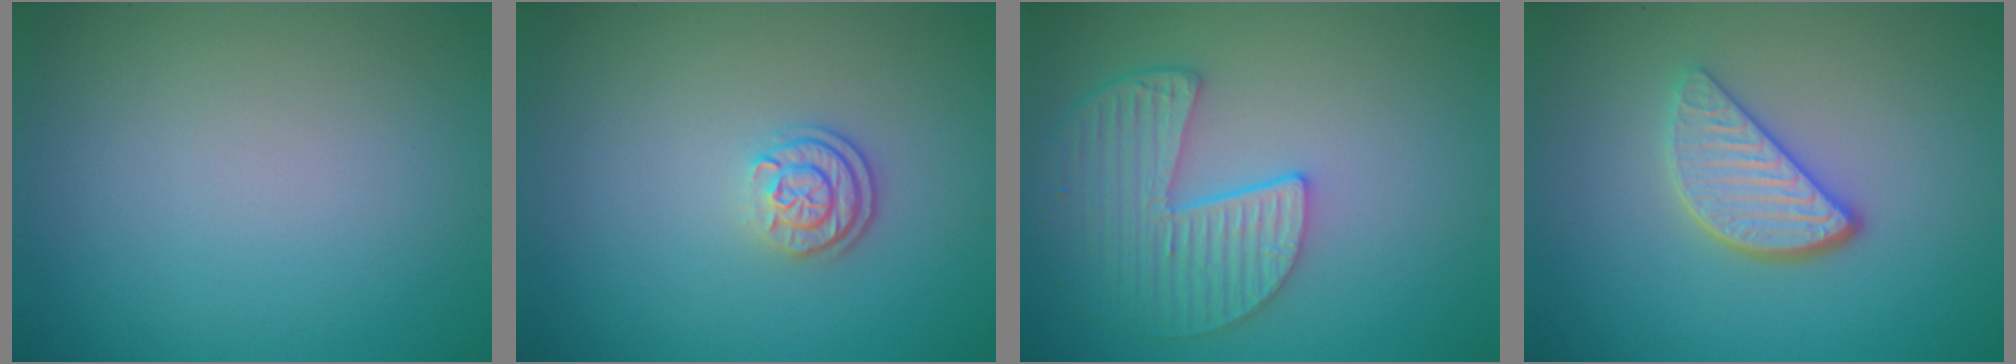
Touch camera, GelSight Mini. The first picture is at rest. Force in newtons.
{"total": 2.5, "press": 2.0, "slide": 1.5}
{"total": 5.3, "press": 4.4, "slide": 3.0}
{"total": 3.4, "press": 2.9, "slide": 1.9}